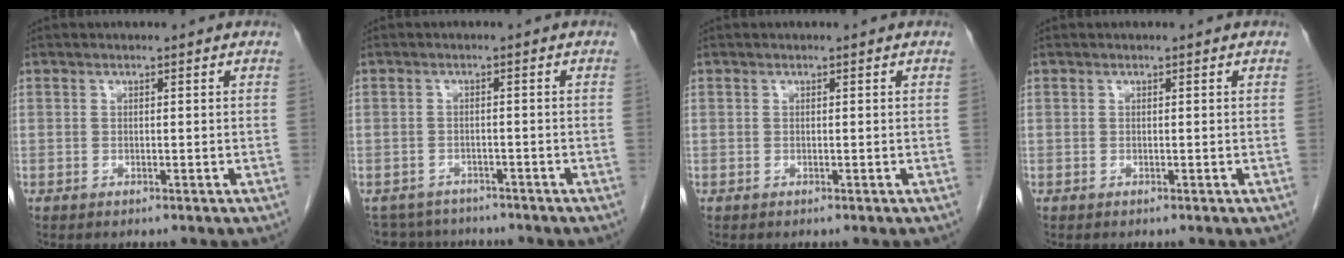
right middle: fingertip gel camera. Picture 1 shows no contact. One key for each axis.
{"total": 6.3, "fx": -5.8, "fy": 2.4, "fz": 0.2, "tx": -0.004, "ty": 0.006, "tz": -0.083}
{"total": 0.0}
{"total": 0.0}